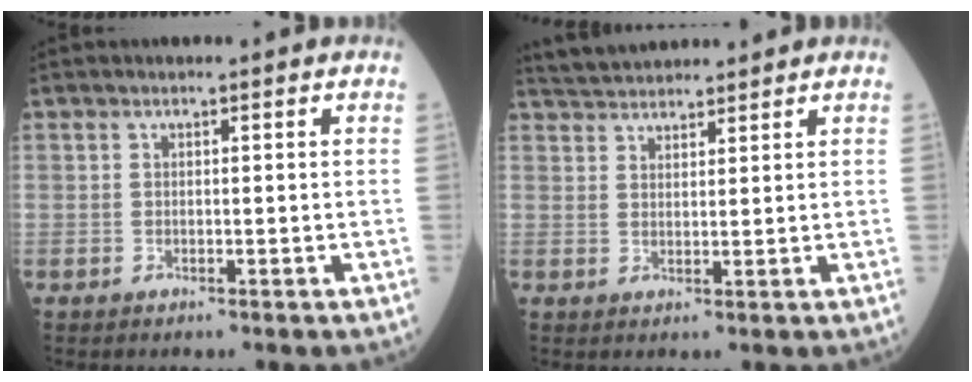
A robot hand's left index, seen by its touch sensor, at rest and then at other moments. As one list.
[{"total": 6.6, "force": [6.4, 1.2, 1.4], "torque": [-0.027, 0.031, 0.109]}]